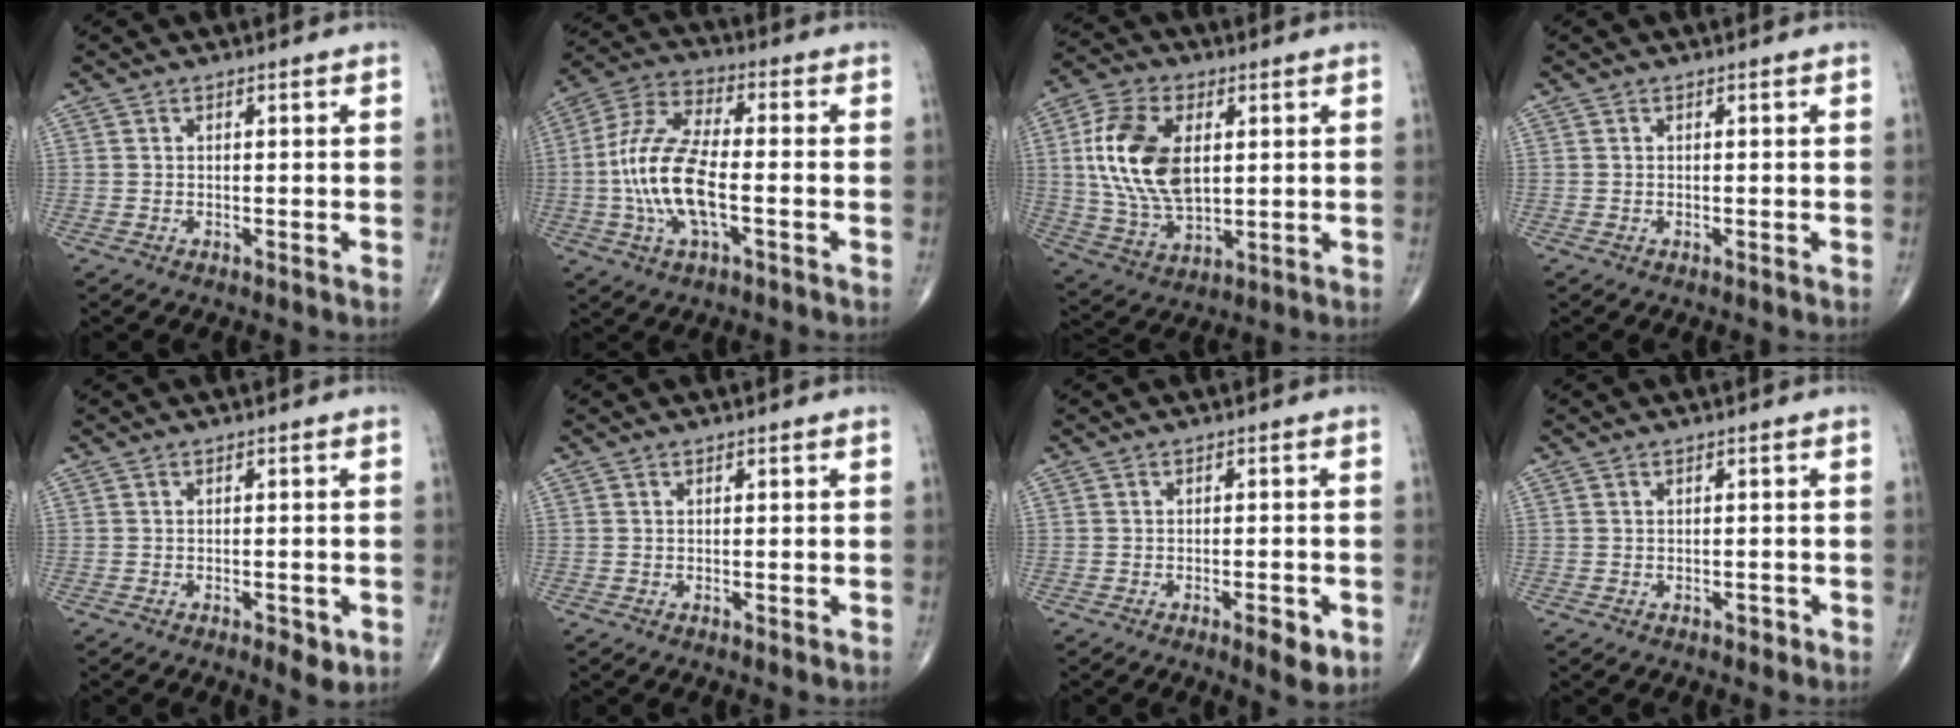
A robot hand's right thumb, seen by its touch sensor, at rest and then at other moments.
{"total": 14.8, "force": [-2.6, 5.8, 13.4], "torque": [-0.284, 0.026, -0.053]}
{"total": 16.6, "force": [2.9, 9.7, 13.2], "torque": [-0.248, -0.005, 0.057]}
{"total": 0.0}
{"total": 3.3, "force": [-1.4, 1.3, 2.7], "torque": [-0.036, -0.002, -0.015]}
{"total": 0.6, "force": [-0.1, 0.2, 0.5], "torque": [-0.006, -0.003, -0.001]}
{"total": 4.7, "force": [-2.0, 1.6, 4.0], "torque": [-0.050, -0.001, -0.024]}
{"total": 0.9, "force": [-0.5, 0.6, 0.5], "torque": [-0.002, 0.001, -0.008]}